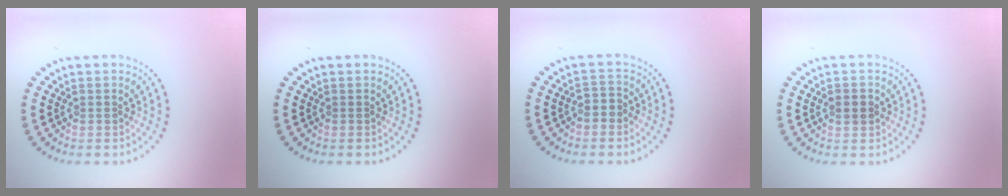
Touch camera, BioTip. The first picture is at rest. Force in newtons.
{"total": 0.0}
{"total": 1.5, "press": 1.3, "slide": 0.7}
{"total": 1.8, "press": 1.8, "slide": 0.2}